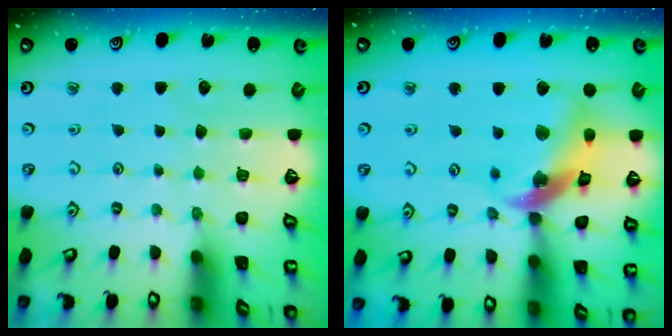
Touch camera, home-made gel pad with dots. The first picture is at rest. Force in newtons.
{"total": 14.9, "press": 14.8, "slide": 1.8}